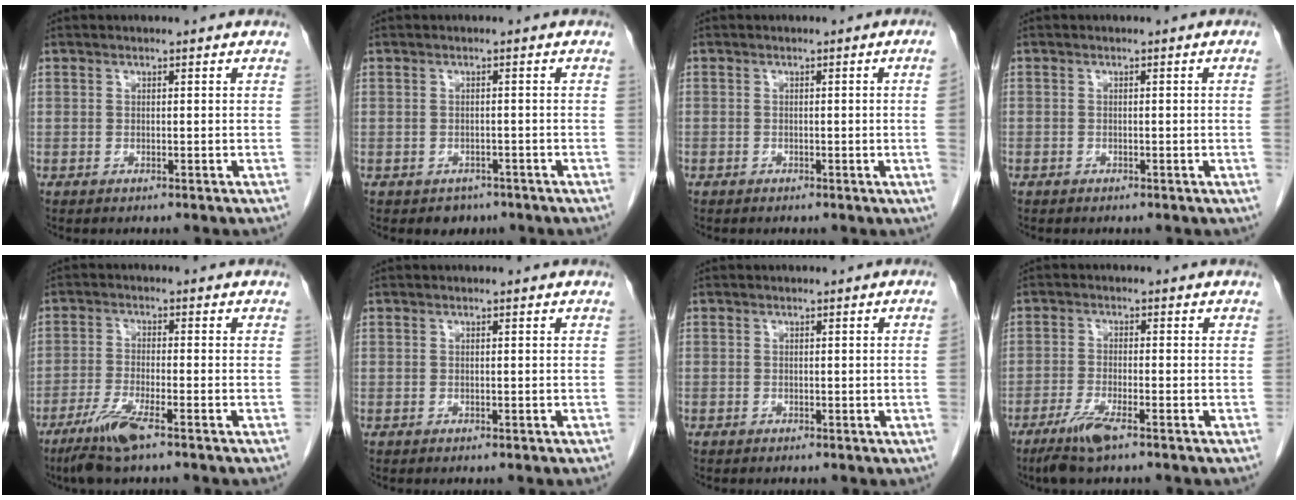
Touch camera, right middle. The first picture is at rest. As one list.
[{"total": 2.3, "force": [-1.7, 1.6, 0.4], "torque": [-0.009, 0.004, -0.020]}, {"total": 2.4, "force": [-0.4, -0.9, 2.1], "torque": [-0.028, -0.002, -0.007]}, {"total": 0.8, "force": [-0.2, -0.4, 0.7], "torque": [-0.008, 0.001, -0.006]}, {"total": 6.4, "force": [-4.2, 0.4, 4.8], "torque": [-0.101, -0.015, -0.080]}, {"total": 0.0}, {"total": 1.1, "force": [-0.2, -0.5, 0.9], "torque": [-0.009, 0.000, -0.004]}, {"total": 5.0, "force": [-3.4, 0.4, 3.7], "torque": [-0.082, -0.012, -0.064]}]